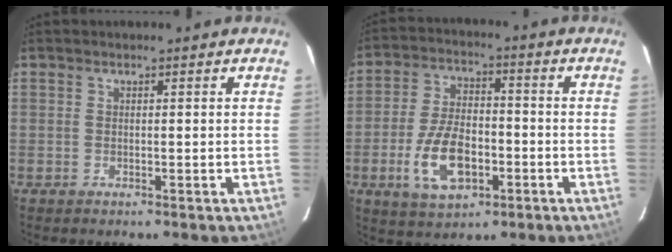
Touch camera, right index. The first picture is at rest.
{"total": 12.0, "force": [-4.2, 6.6, 9.1], "torque": [-0.189, 0.004, -0.066]}